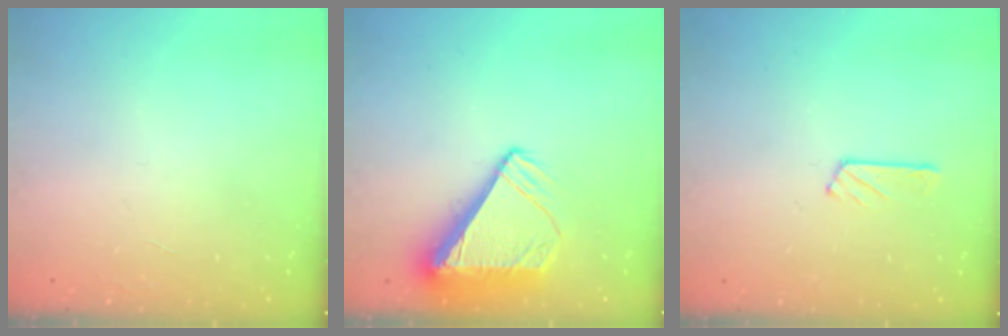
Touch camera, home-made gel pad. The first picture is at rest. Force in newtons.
{"total": 8.7, "press": 8.7, "slide": 0.8}
{"total": 2.4, "press": 2.3, "slide": 0.3}